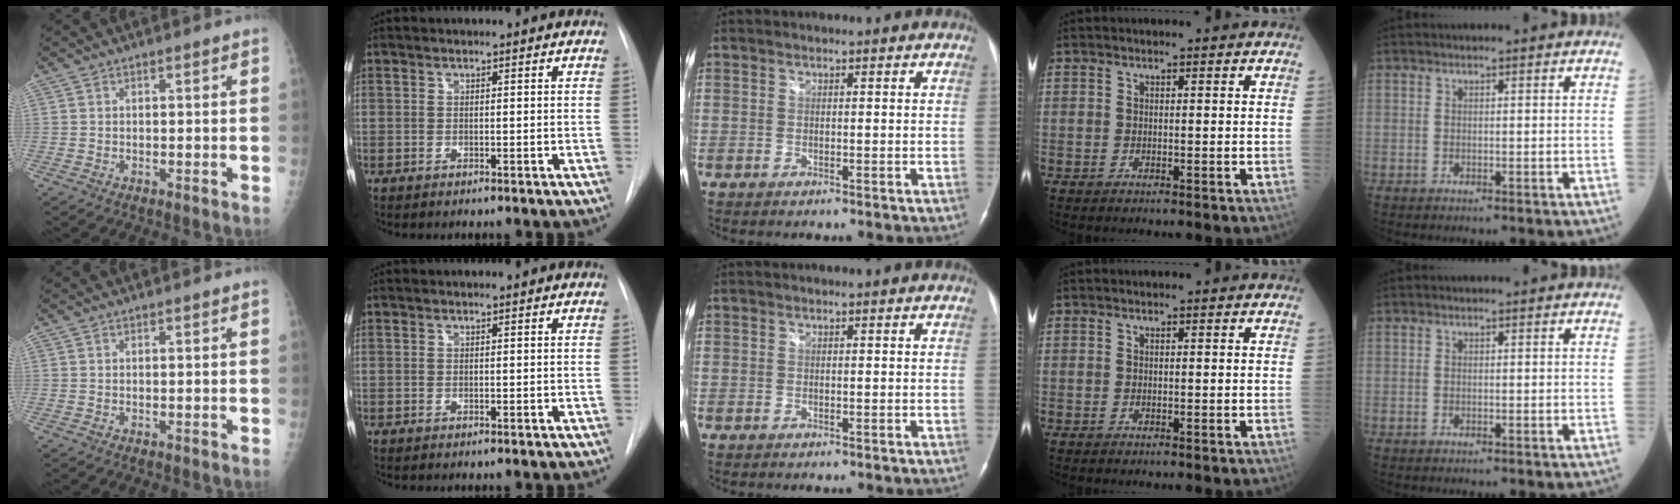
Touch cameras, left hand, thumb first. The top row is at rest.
{}